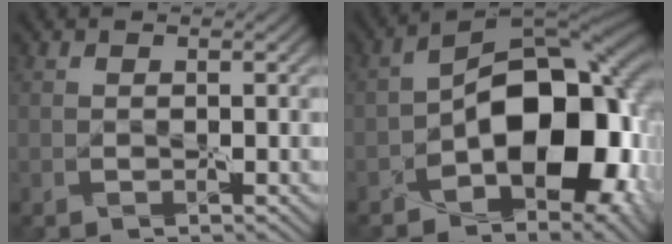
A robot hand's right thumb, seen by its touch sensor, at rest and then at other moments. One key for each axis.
{"total": 13.1, "fx": -3.6, "fy": 7.6, "fz": 10.1, "tx": -0.116, "ty": 0.003, "tz": -0.074}